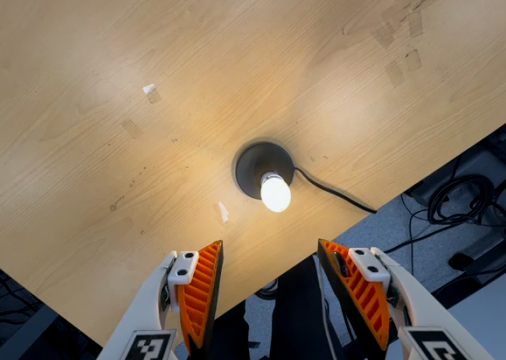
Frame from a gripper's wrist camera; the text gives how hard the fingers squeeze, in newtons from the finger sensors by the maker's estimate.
{"total": 0.0}